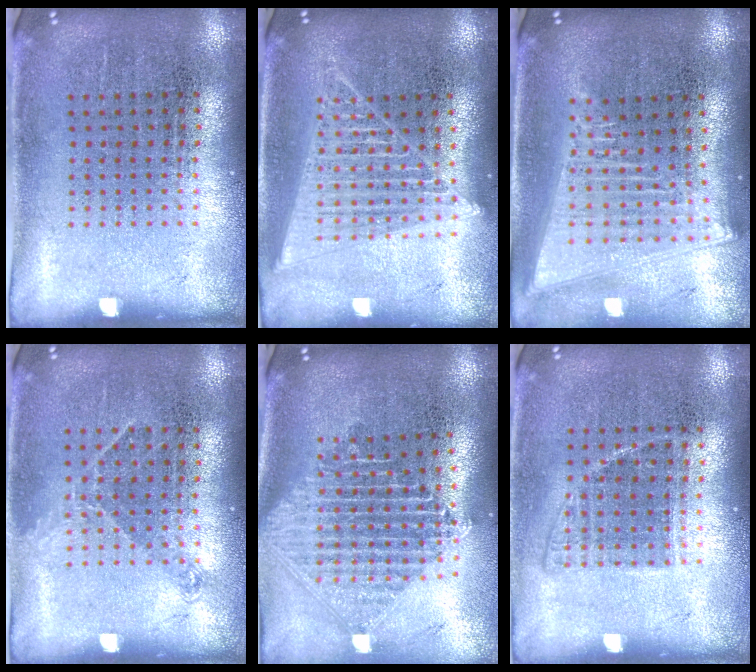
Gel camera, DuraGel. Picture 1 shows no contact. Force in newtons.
{"total": 1.9, "press": 1.7, "slide": 0.8}
{"total": 2.1, "press": 1.8, "slide": 1.1}
{"total": 0.9, "press": 0.8, "slide": 0.5}
{"total": 2.3, "press": 1.8, "slide": 1.6}
{"total": 1.0, "press": 0.9, "slide": 0.5}